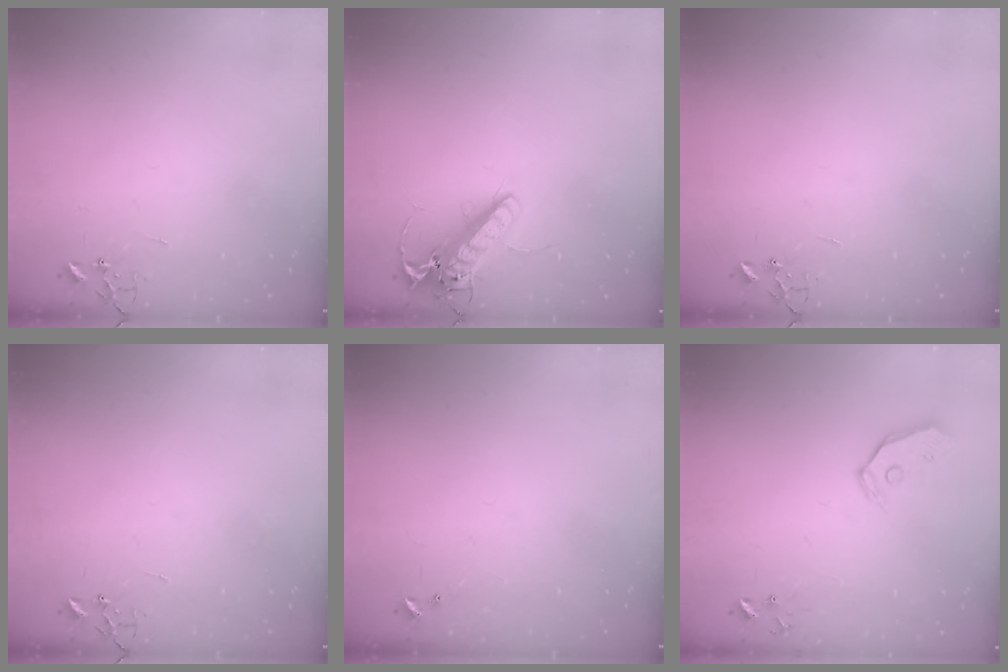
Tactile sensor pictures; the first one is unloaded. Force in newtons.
{"total": 14.8, "press": 14.5, "slide": 2.9}
{"total": 0.0}
{"total": 0.0}
{"total": 0.0}
{"total": 7.7, "press": 7.6, "slide": 0.9}